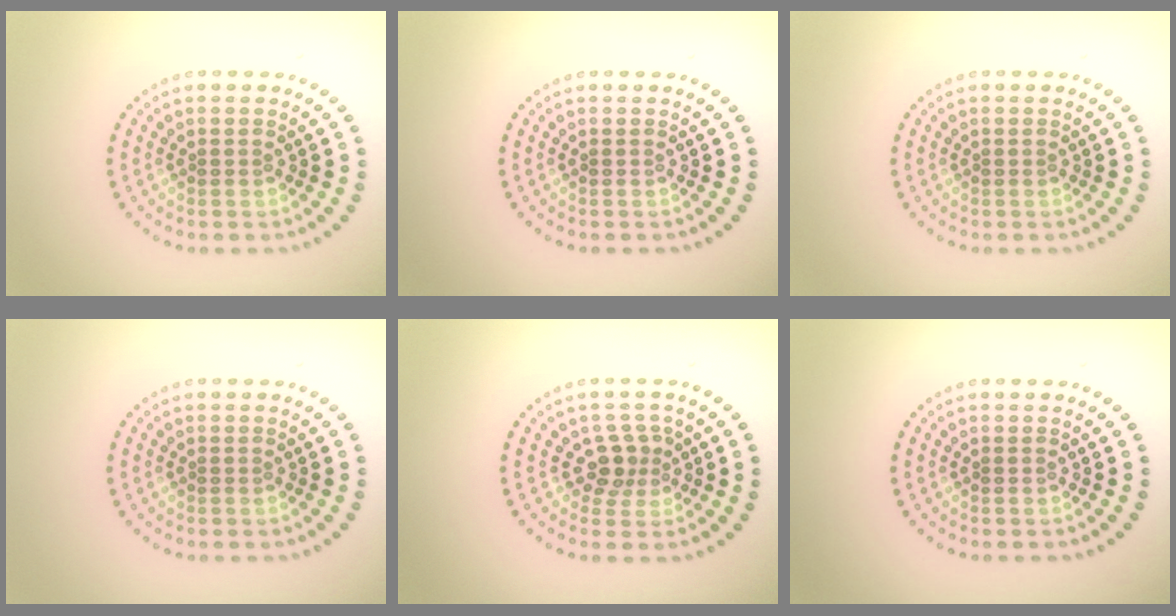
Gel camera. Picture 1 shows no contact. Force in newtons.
{"total": 0.0}
{"total": 0.0}
{"total": 0.0}
{"total": 2.4, "press": 1.9, "slide": 1.5}
{"total": 0.0}